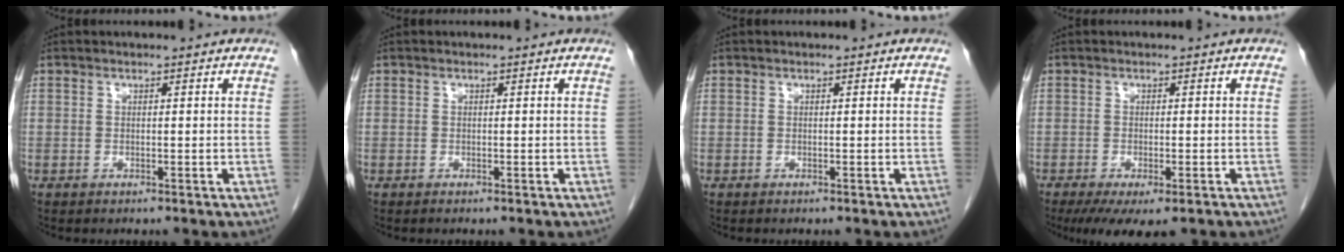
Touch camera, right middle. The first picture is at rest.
{"total": 0.0}
{"total": 0.0}
{"total": 7.2, "force": [-4.8, 2.3, 4.9], "torque": [-0.071, -0.019, -0.073]}